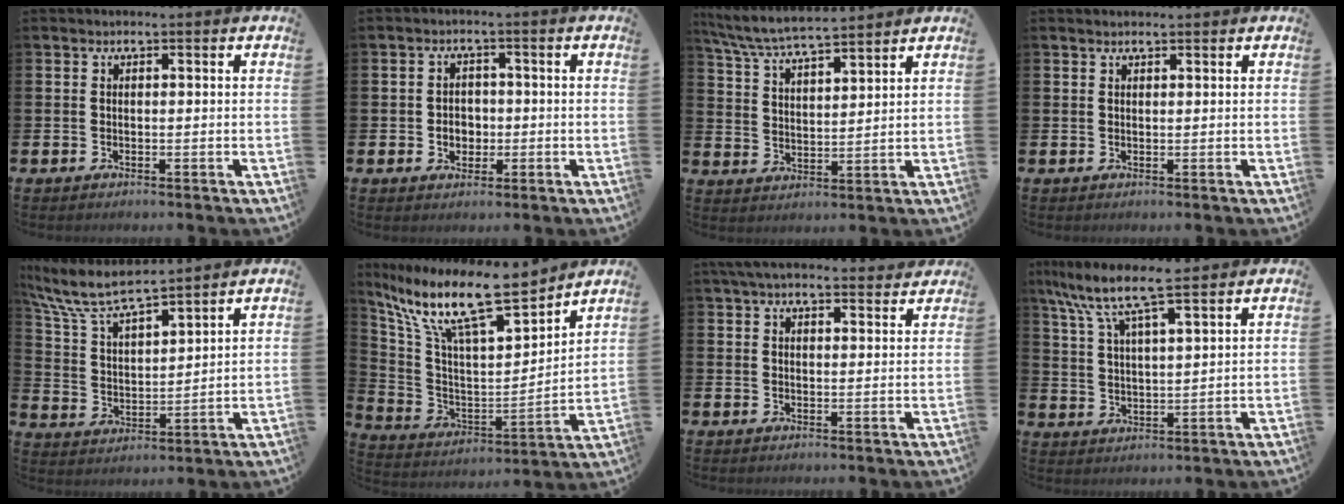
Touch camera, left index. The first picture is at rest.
{"total": 2.8, "force": [-0.6, 2.4, 1.3], "torque": [-0.013, 0.000, -0.020]}
{"total": 6.5, "force": [6.2, 0.4, 1.9], "torque": [-0.063, -0.031, 0.112]}
{"total": 0.7, "force": [0.6, 0.2, 0.1], "torque": [0.007, -0.002, 0.010]}
{"total": 8.0, "force": [7.4, 1.2, 2.8], "torque": [-0.092, -0.044, 0.130]}
{"total": 13.6, "force": [11.3, 2.4, 7.2], "torque": [-0.180, -0.076, 0.194]}
{"total": 3.8, "force": [3.4, 0.9, 1.6], "torque": [-0.036, -0.006, 0.062]}
{"total": 8.2, "force": [7.0, 1.2, 4.1], "torque": [-0.110, -0.028, 0.122]}